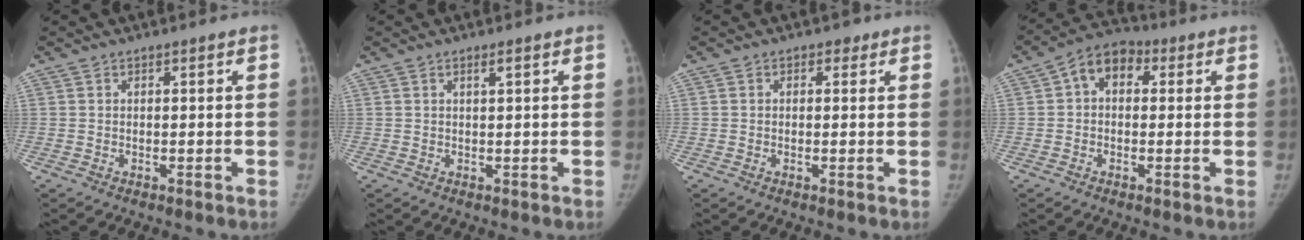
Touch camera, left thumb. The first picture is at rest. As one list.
[{"total": 1.3, "force": [0.7, 0.2, 1.1], "torque": [-0.020, -0.002, 0.012]}, {"total": 1.7, "force": [0.7, 1.4, 0.7], "torque": [0.003, 0.001, 0.003]}, {"total": 7.6, "force": [1.6, 5.5, 5.1], "torque": [-0.059, 0.021, 0.011]}]